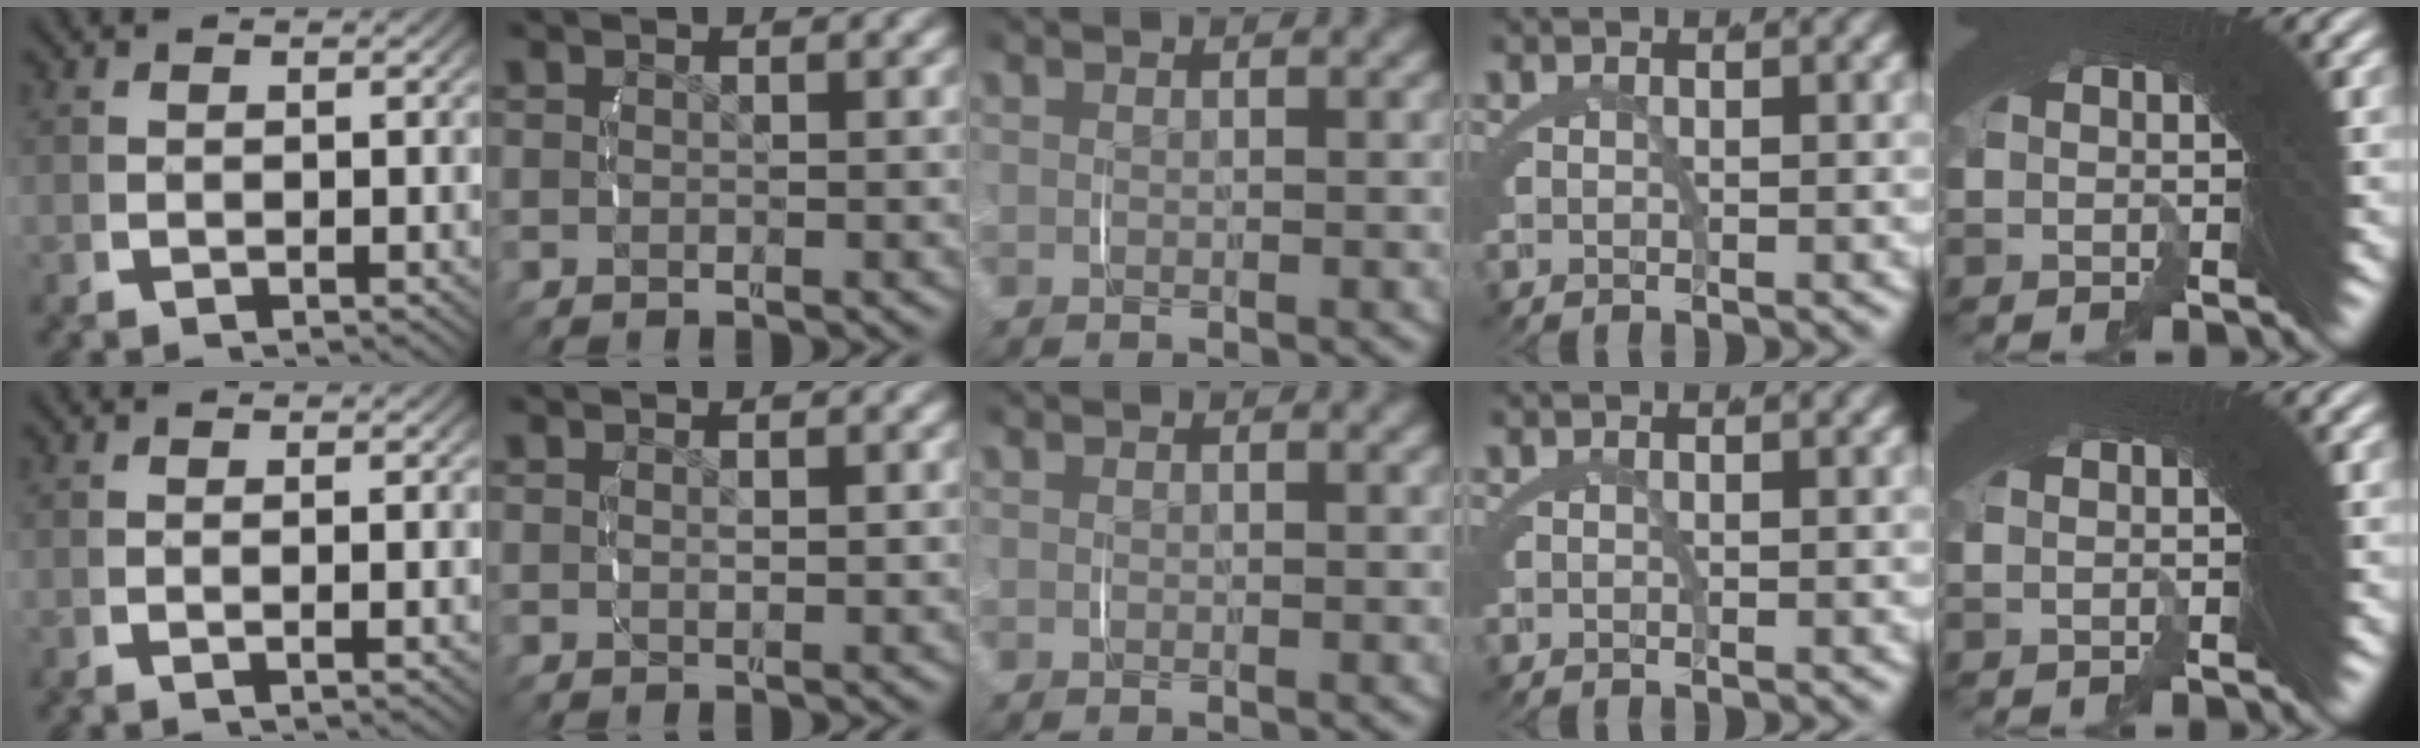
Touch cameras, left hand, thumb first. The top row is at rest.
{"thumb": {"total": 1.0, "force": [0.4, -0.1, 0.9], "torque": [-0.023, 0.001, 0.004]}, "index": {"total": 0.8, "force": [0.3, -0.1, 0.7], "torque": [-0.007, -0.007, 0.014]}, "little": {"total": 1.2, "force": [0.5, -0.5, 0.9], "torque": [-0.005, 0.012, 0.003]}}